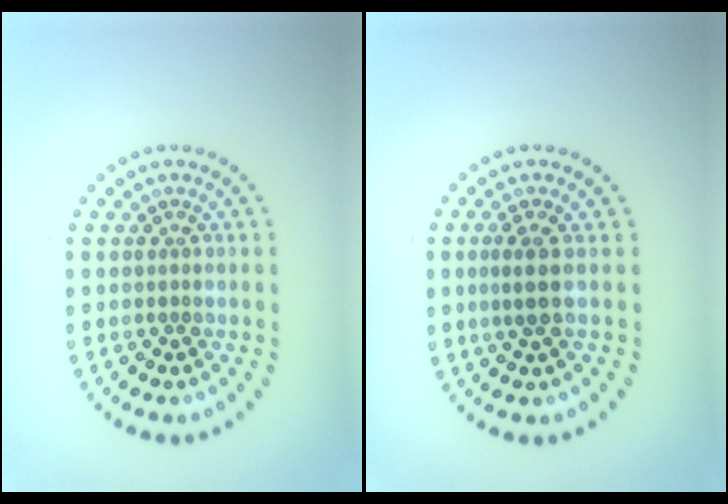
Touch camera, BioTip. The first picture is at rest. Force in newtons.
{"total": 2.0, "press": 1.6, "slide": 1.2}